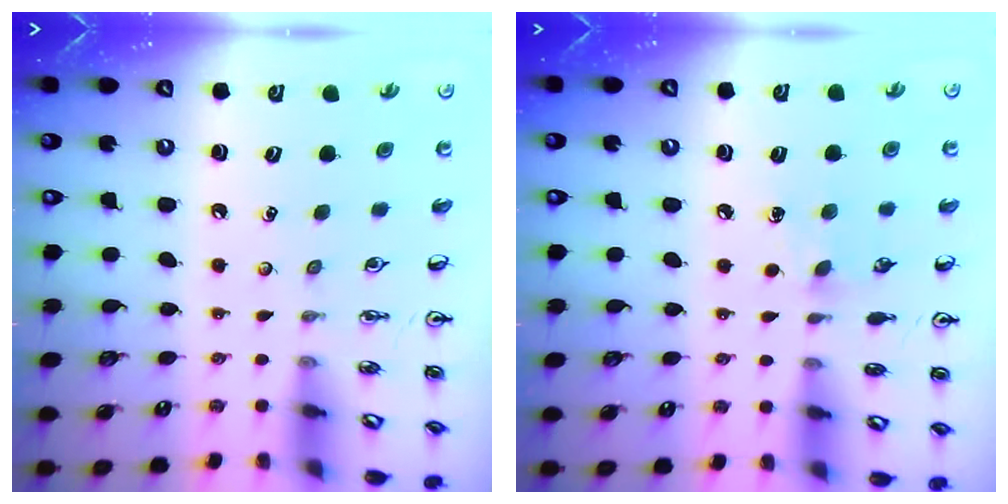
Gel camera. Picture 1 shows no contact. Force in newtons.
{"total": 5.7, "press": 5.7, "slide": 0.7}